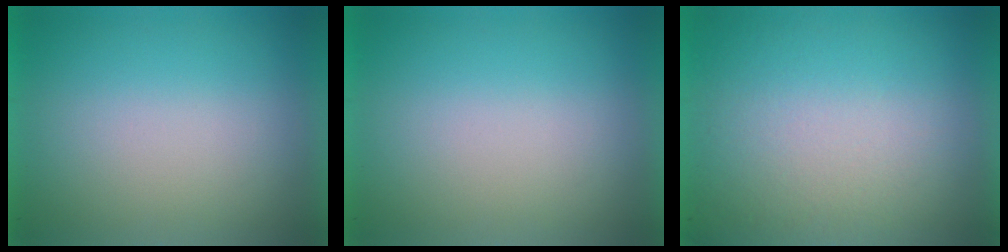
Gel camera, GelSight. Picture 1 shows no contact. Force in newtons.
{"total": 0.0}
{"total": 4.4}